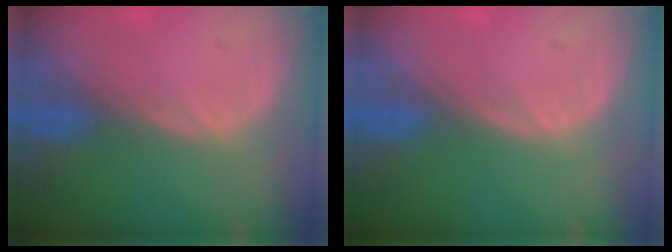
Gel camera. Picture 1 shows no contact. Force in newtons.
{"total": 0.0}